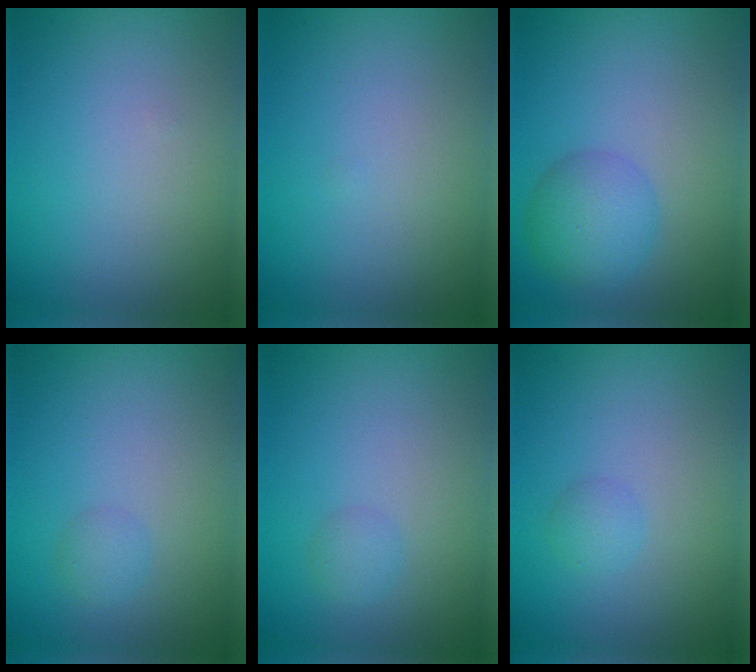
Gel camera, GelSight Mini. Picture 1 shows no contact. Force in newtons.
{"total": 0.0}
{"total": 4.0, "press": 4.0, "slide": 0.2}
{"total": 1.2, "press": 1.2, "slide": 0.0}
{"total": 1.2, "press": 1.2, "slide": 0.0}
{"total": 1.2, "press": 1.2, "slide": 0.1}